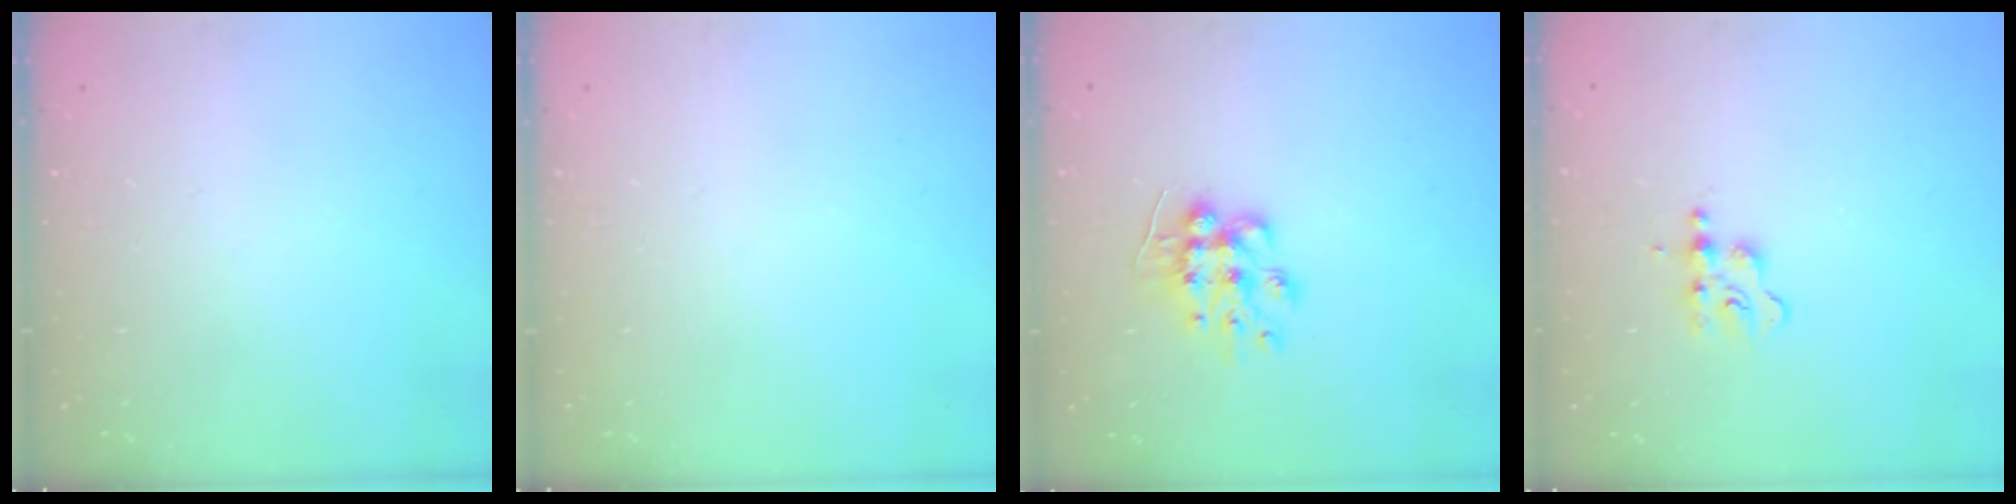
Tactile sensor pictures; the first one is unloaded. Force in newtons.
{"total": 0.0}
{"total": 9.2, "press": 9.2, "slide": 0.2}
{"total": 2.8, "press": 2.8, "slide": 0.3}